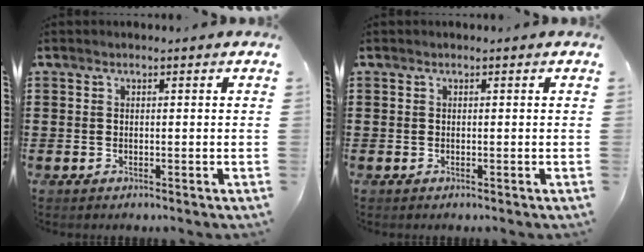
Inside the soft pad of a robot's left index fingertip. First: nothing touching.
{"total": 0.0}